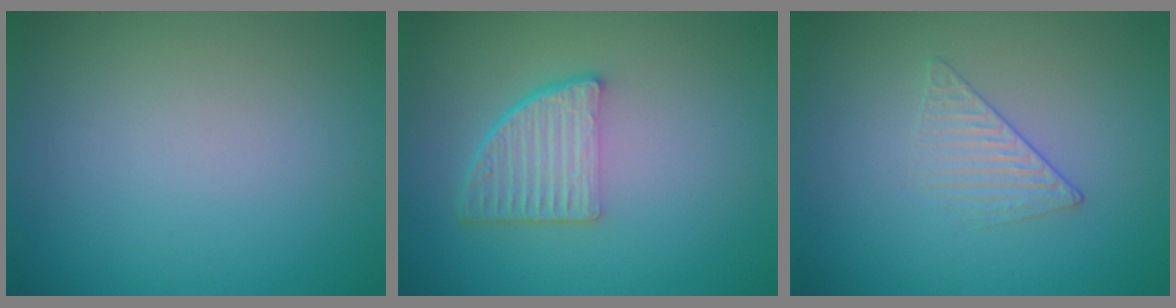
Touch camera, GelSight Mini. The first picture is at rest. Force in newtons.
{"total": 4.5, "press": 3.2, "slide": 3.2}
{"total": 1.5, "press": 0.7, "slide": 1.3}